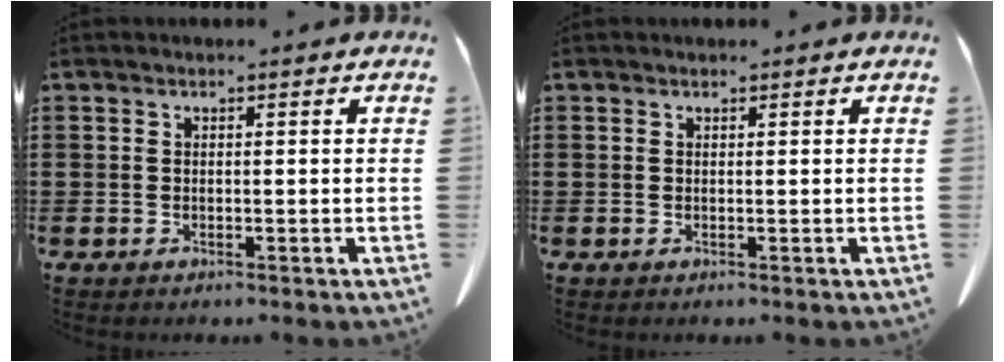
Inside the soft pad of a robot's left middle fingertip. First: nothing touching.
{"total": 0.0}